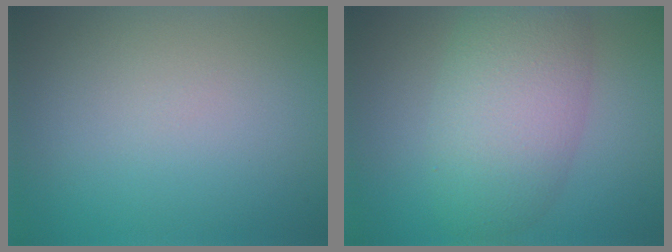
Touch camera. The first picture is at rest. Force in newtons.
{"total": 6.9, "press": 6.9, "slide": 0.0}